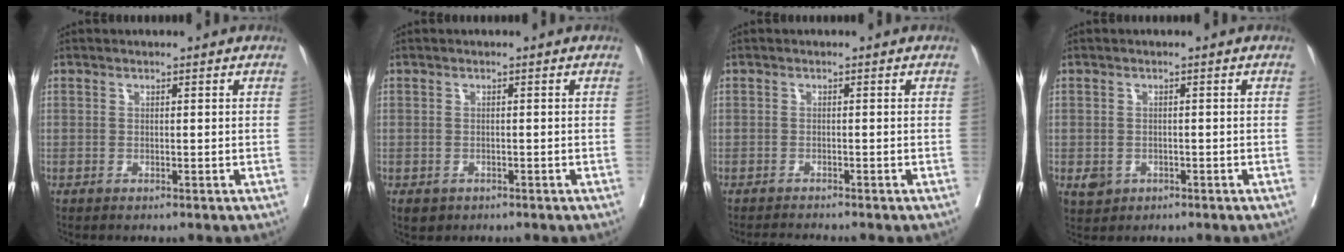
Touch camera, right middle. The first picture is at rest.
{"total": 2.3, "force": [-1.4, 1.6, 0.6], "torque": [-0.008, -0.001, -0.017]}
{"total": 1.9, "force": [-1.8, -0.6, 0.1], "torque": [-0.003, -0.010, -0.031]}
{"total": 2.5, "force": [-0.9, 2.1, 0.8], "torque": [-0.010, 0.002, -0.006]}